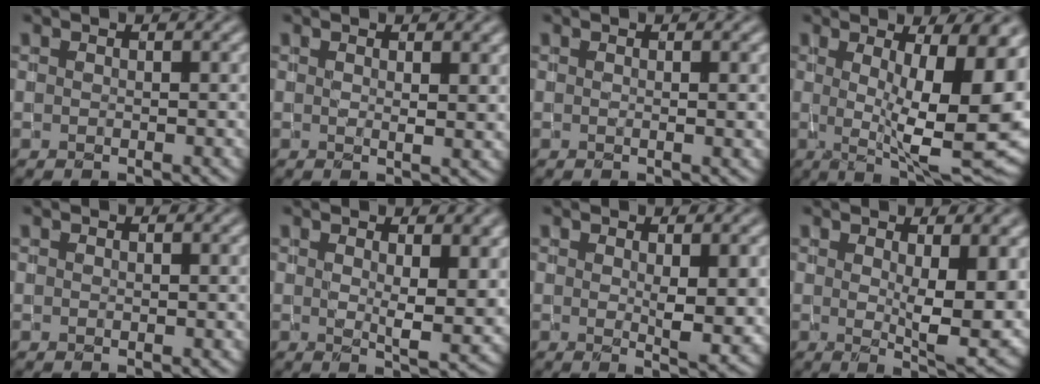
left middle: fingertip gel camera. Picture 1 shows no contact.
{"total": 1.8, "force": [0.8, 0.5, 1.5], "torque": [-0.015, -0.002, 0.015]}
{"total": 1.2, "force": [0.2, 0.4, 1.2], "torque": [-0.009, 0.002, 0.001]}
{"total": 13.9, "force": [0.9, 4.2, 13.2], "torque": [-0.159, -0.003, 0.018]}
{"total": 0.0}
{"total": 5.0, "force": [1.7, 1.6, 4.4], "torque": [-0.064, -0.014, 0.033]}
{"total": 4.1, "force": [0.6, 0.9, 4.0], "torque": [-0.065, -0.008, 0.014]}
{"total": 7.9, "force": [0.9, 2.2, 7.5], "torque": [-0.112, -0.015, 0.021]}